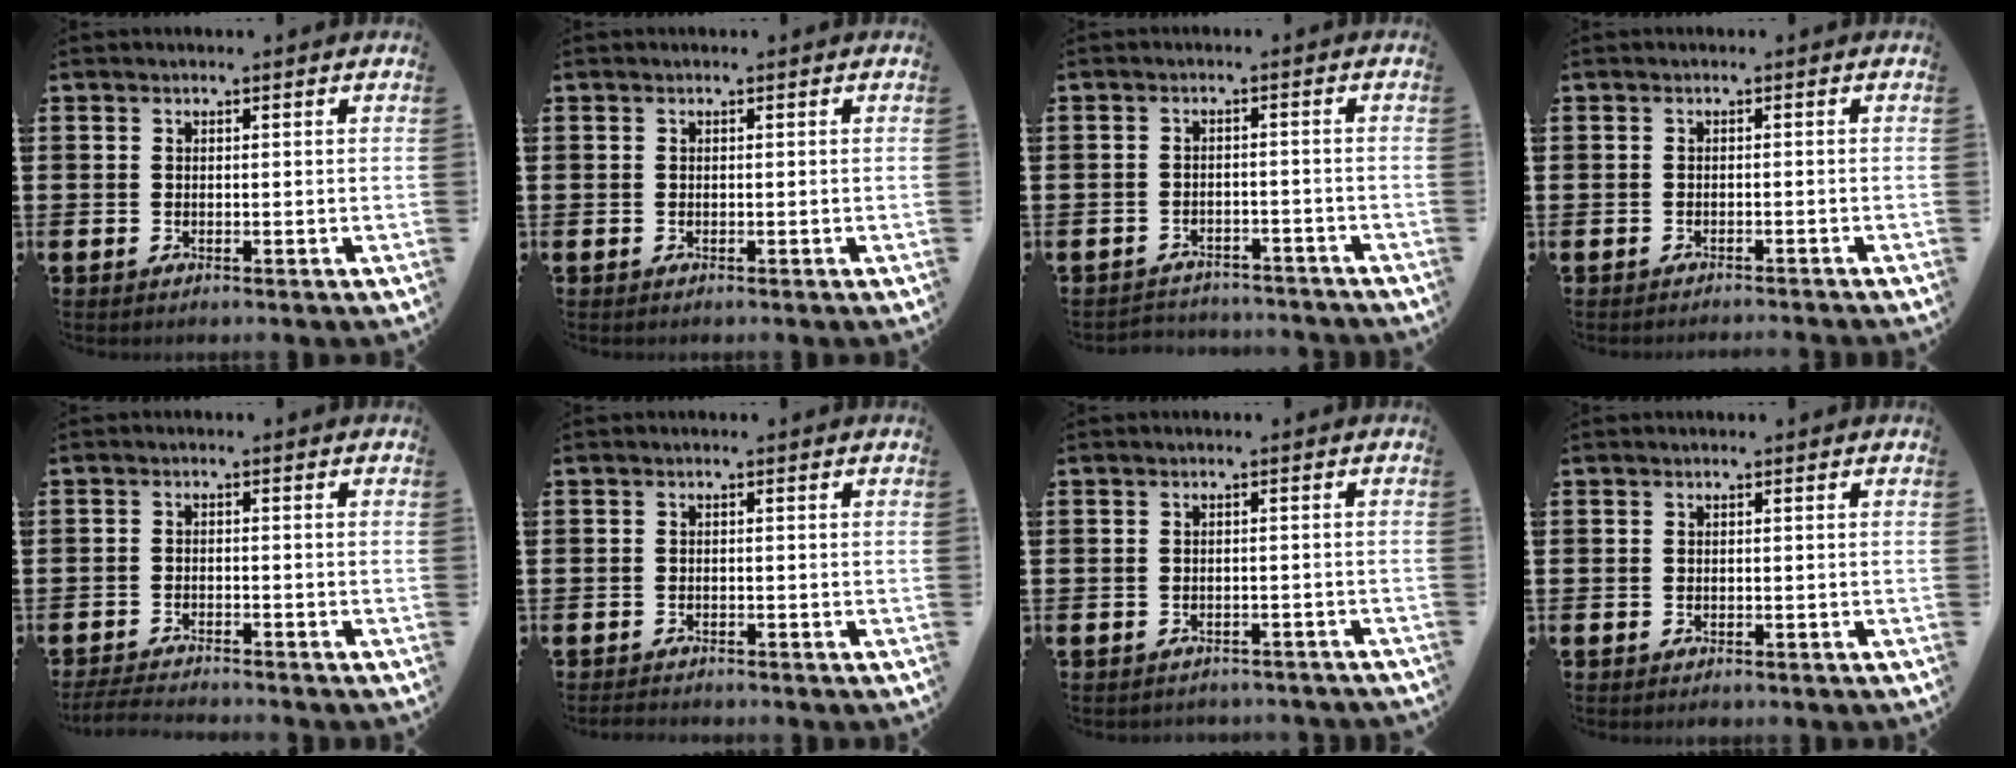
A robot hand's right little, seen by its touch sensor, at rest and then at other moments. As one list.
[{"total": 0.0}, {"total": 2.3, "force": [-2.3, 0.1, -0.3], "torque": [-0.002, 0.002, -0.051]}, {"total": 0.8, "force": [-0.8, -0.2, 0.0], "torque": [0.001, 0.001, -0.017]}, {"total": 2.5, "force": [-2.5, 0.0, 0.5], "torque": [-0.007, 0.002, -0.050]}, {"total": 0.9, "force": [-0.9, 0.0, 0.0], "torque": [-0.002, -0.001, -0.019]}, {"total": 1.1, "force": [-1.1, 0.1, 0.0], "torque": [-0.004, 0.001, -0.023]}, {"total": 0.0}]